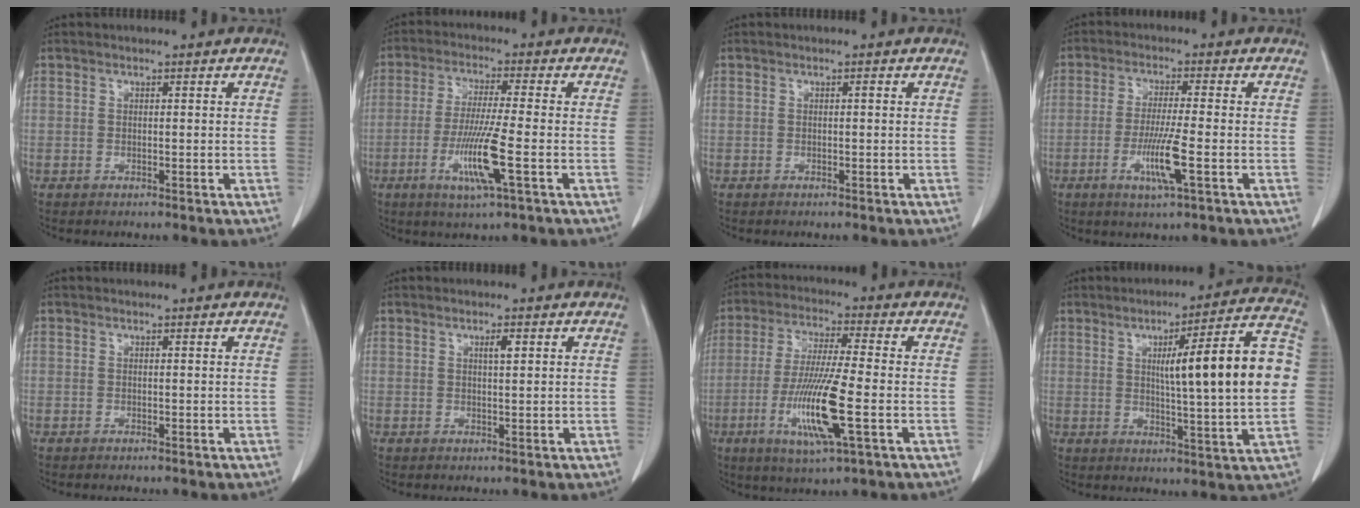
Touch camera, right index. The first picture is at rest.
{"total": 9.1, "force": [-3.0, -0.4, 8.6], "torque": [-0.170, -0.017, -0.058]}
{"total": 0.0}
{"total": 6.9, "force": [-2.3, -0.3, 6.5], "torque": [-0.124, -0.017, -0.045]}
{"total": 0.0}
{"total": 1.5, "force": [0.6, 0.2, 1.3], "torque": [-0.024, -0.001, 0.009]}
{"total": 12.5, "force": [-3.6, 0.5, 12.0], "torque": [-0.240, -0.020, -0.069]}
{"total": 16.9, "force": [1.5, 0.3, 16.8], "torque": [-0.235, 0.018, 0.018]}